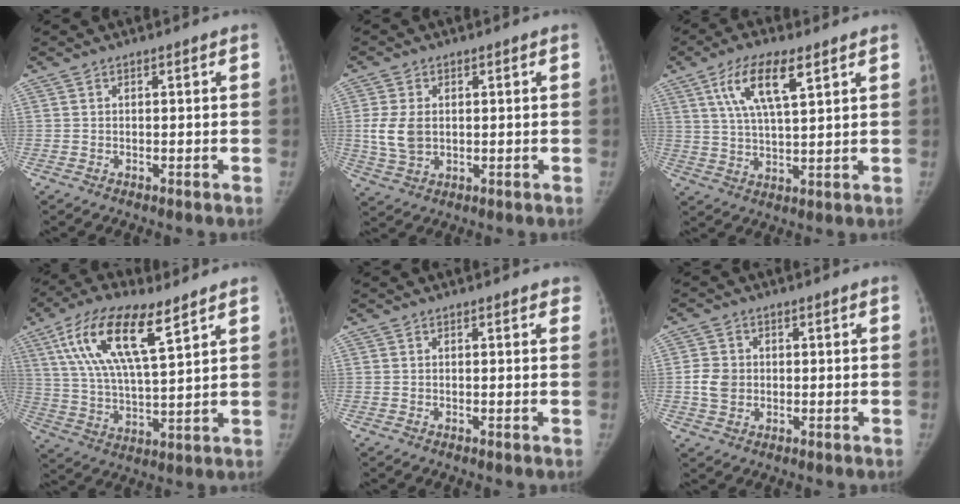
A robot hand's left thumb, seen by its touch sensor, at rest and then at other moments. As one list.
[{"total": 6.1, "force": [0.3, 4.3, 4.4], "torque": [-0.084, -0.008, 0.015]}, {"total": 10.3, "force": [5.0, 3.2, 8.4], "torque": [-0.153, -0.018, 0.095]}, {"total": 16.3, "force": [8.2, 5.4, 12.9], "torque": [-0.233, -0.025, 0.154]}, {"total": 1.4, "force": [1.0, 0.6, 0.7], "torque": [0.006, 0.000, 0.005]}, {"total": 4.5, "force": [-0.3, 3.9, 2.2], "torque": [-0.027, -0.001, -0.003]}]